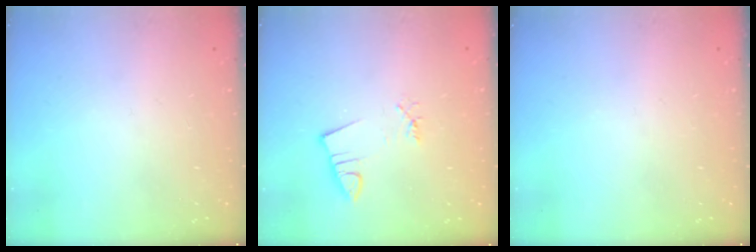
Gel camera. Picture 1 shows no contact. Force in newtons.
{"total": 1.1, "press": 1.1, "slide": 0.0}
{"total": 0.0}